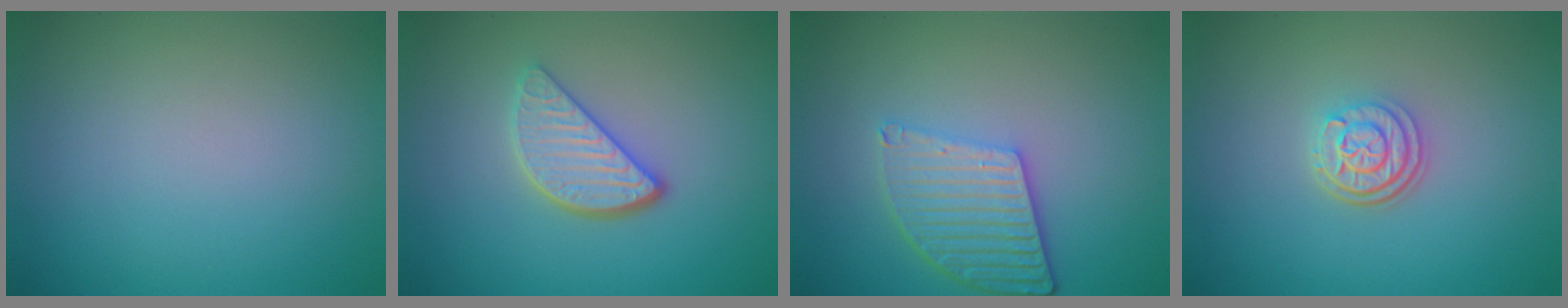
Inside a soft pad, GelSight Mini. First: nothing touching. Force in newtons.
{"total": 3.6, "press": 2.9, "slide": 2.1}
{"total": 4.8, "press": 3.8, "slide": 3.0}
{"total": 3.1, "press": 2.4, "slide": 1.9}